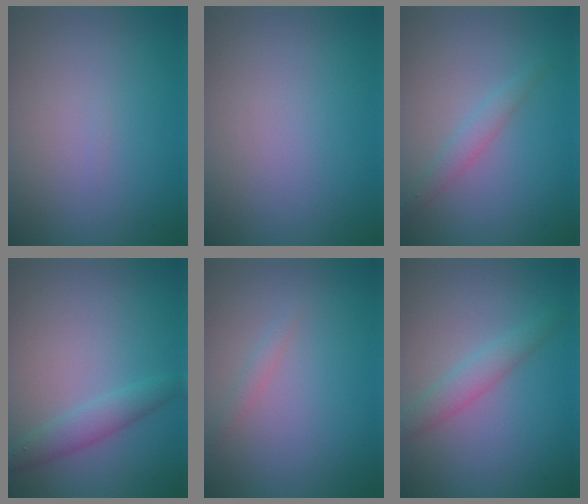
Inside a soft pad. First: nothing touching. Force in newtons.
{"total": 0.0}
{"total": 1.6, "press": 1.6, "slide": 0.1}
{"total": 2.3, "press": 2.3, "slide": 0.0}
{"total": 0.8, "press": 0.8, "slide": 0.0}
{"total": 2.3, "press": 2.3, "slide": 0.0}